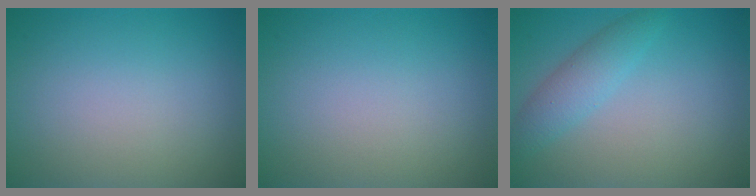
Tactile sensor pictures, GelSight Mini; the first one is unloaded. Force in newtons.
{"total": 0.0}
{"total": 2.7, "press": 2.7, "slide": 0.1}